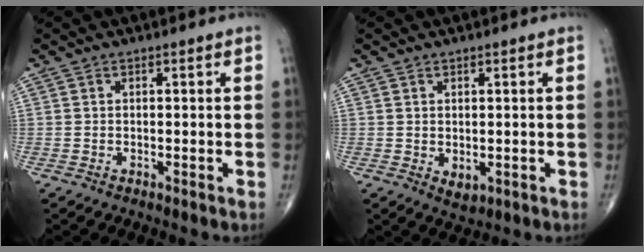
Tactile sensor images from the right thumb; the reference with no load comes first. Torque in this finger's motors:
{"motor_torque": [-0.29, 0.16, 0.16, 0.34, 0.06]}